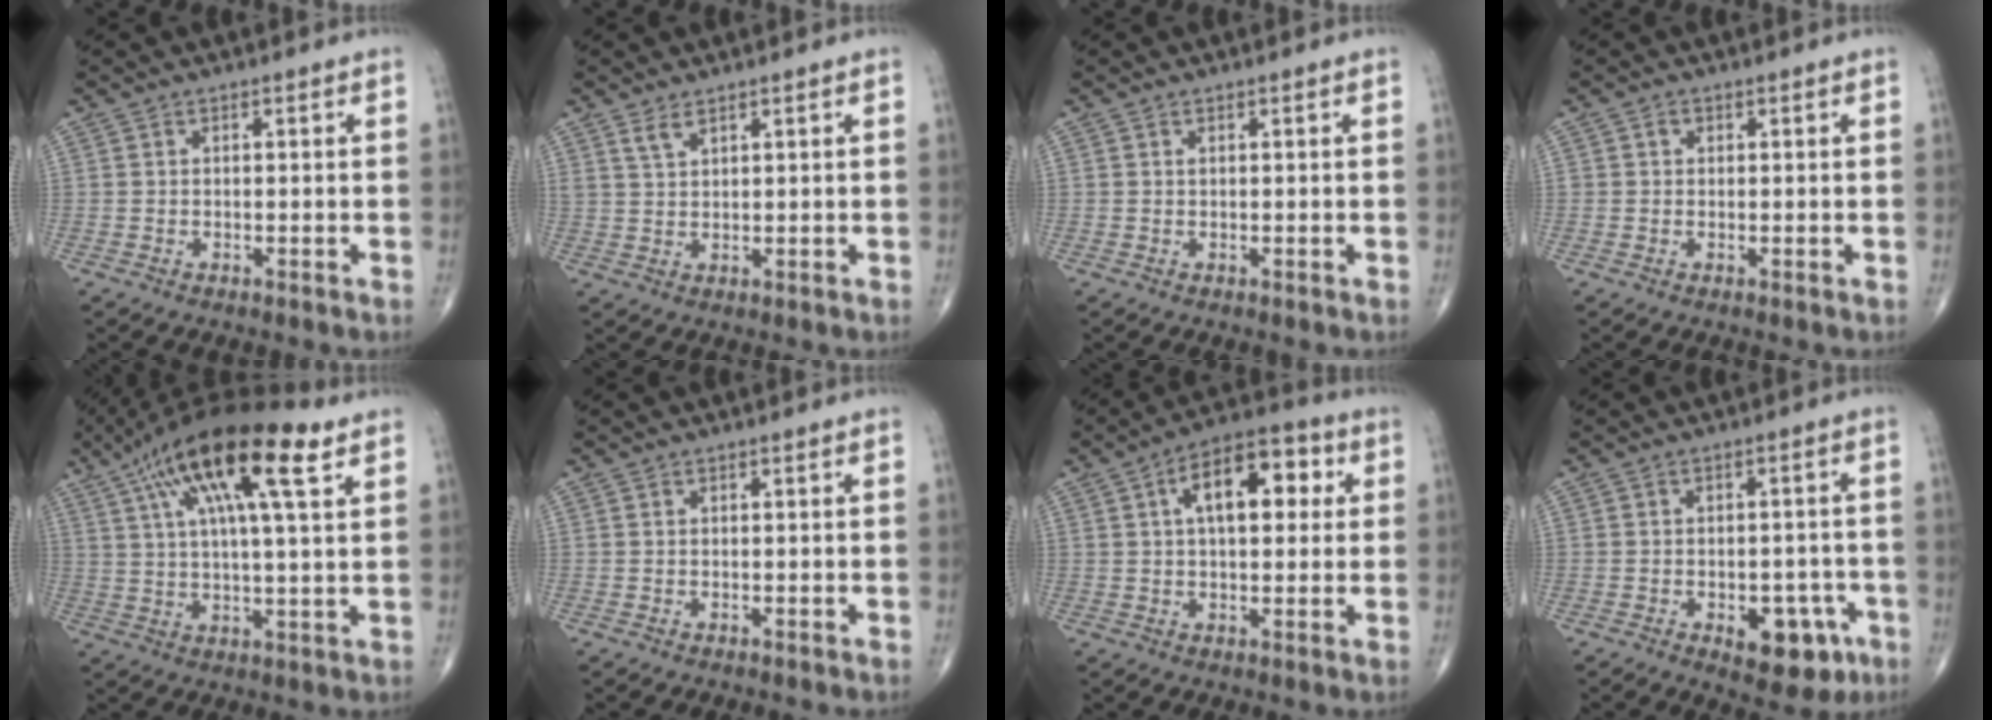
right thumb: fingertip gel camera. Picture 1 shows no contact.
{"total": 2.5, "force": [1.9, 0.9, 1.4], "torque": [-0.030, -0.009, 0.044]}
{"total": 0.8, "force": [0.4, 0.4, 0.6], "torque": [-0.010, 0.001, 0.009]}
{"total": 1.0, "force": [0.3, 0.9, 0.4], "torque": [-0.001, 0.001, 0.004]}
{"total": 20.6, "force": [10.0, 5.0, 17.3], "torque": [-0.307, 0.006, 0.168]}
{"total": 0.0}
{"total": 13.1, "force": [3.4, 6.7, 10.8], "torque": [-0.146, 0.023, 0.046]}
{"total": 9.5, "force": [-4.1, 5.2, 6.7], "torque": [-0.055, 0.023, -0.042]}